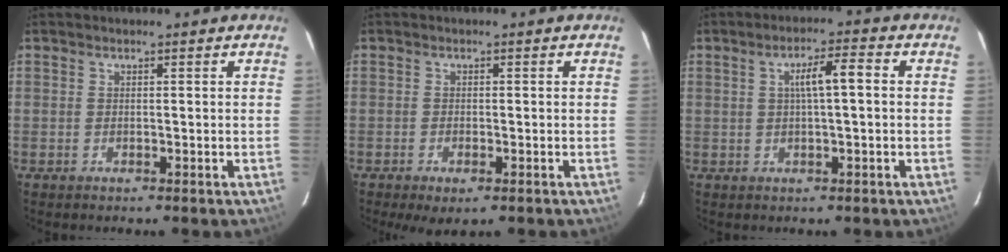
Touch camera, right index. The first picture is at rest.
{"total": 3.5, "force": [-2.1, 1.2, 2.5], "torque": [-0.039, -0.005, -0.026]}
{"total": 5.0, "force": [0.7, 0.5, 4.9], "torque": [-0.085, 0.014, 0.011]}